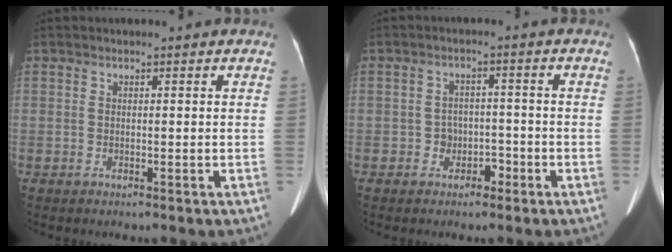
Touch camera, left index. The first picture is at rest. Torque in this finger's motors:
{"motor_torque": [-0.04, 0.06, 0.03, -0.01]}